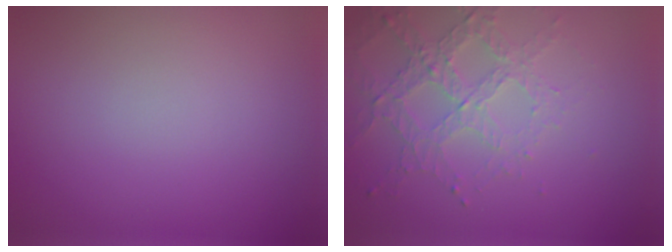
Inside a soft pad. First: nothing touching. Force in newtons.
{"total": 3.2, "press": 3.0, "slide": 1.2}